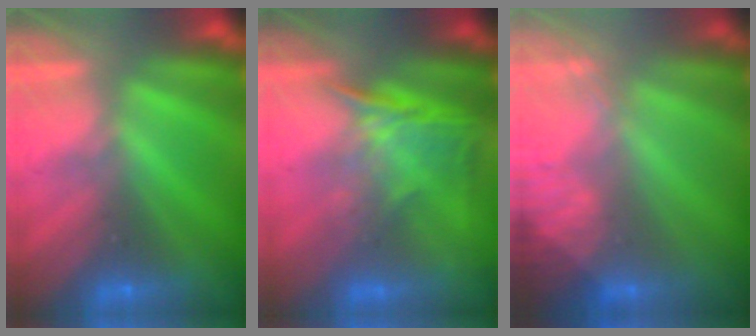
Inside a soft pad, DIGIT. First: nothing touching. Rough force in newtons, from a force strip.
{"total": 1.3}
{"total": 2.9}